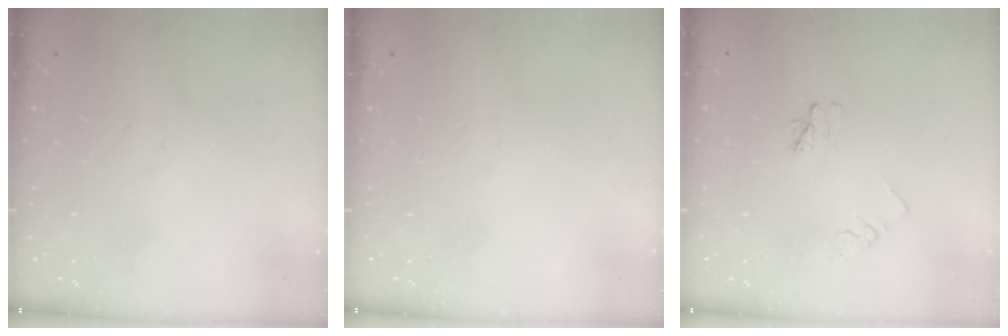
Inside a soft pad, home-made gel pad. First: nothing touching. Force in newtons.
{"total": 0.0}
{"total": 3.4, "press": 3.3, "slide": 0.3}